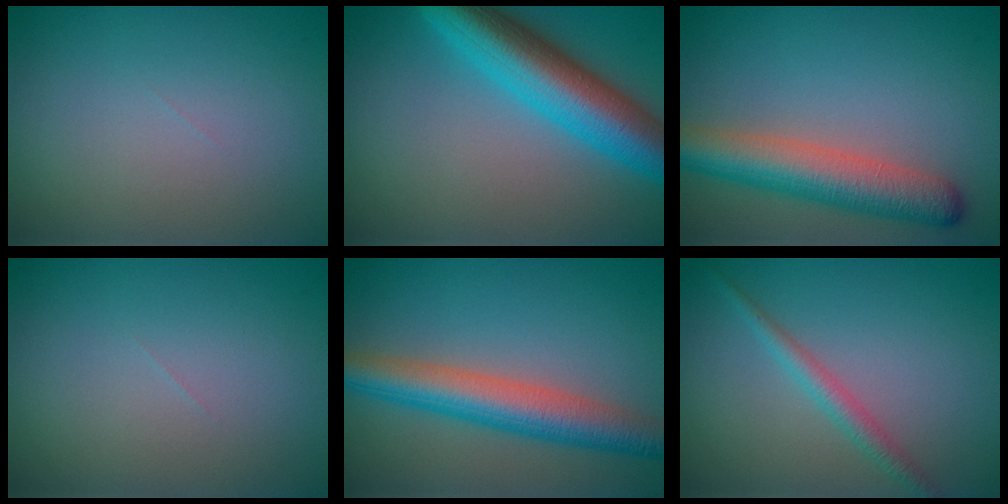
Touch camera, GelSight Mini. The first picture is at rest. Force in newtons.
{"total": 8.3, "press": 8.3, "slide": 0.2}
{"total": 6.2, "press": 6.2, "slide": 0.4}
{"total": 0.0}
{"total": 6.4, "press": 6.4, "slide": 0.2}
{"total": 1.9, "press": 1.9, "slide": 0.1}